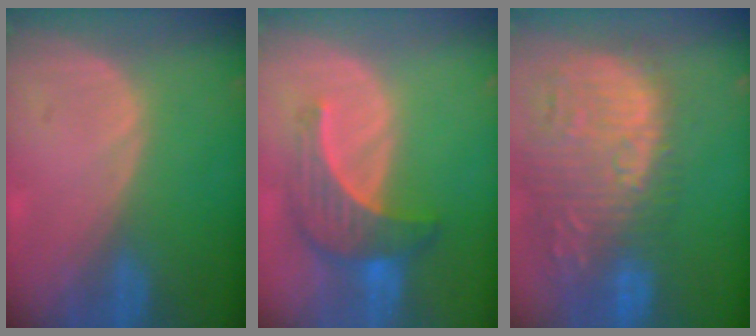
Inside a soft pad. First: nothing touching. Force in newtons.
{"total": 7.1, "press": 6.8, "slide": 2.2}
{"total": 15.5, "press": 13.1, "slide": 8.3}